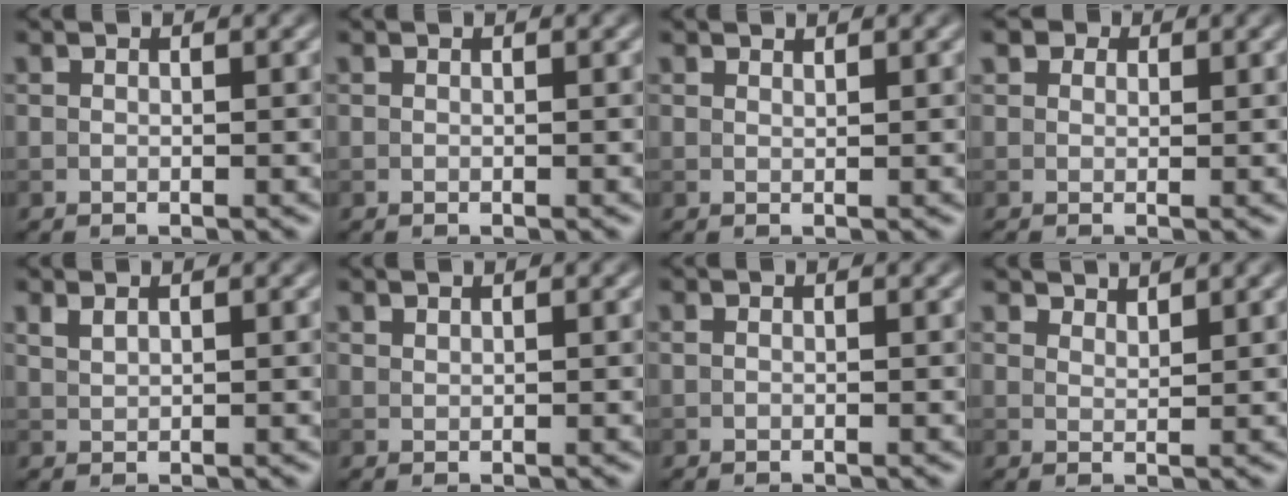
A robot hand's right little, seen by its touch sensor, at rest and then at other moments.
{"total": 0.0}
{"total": 0.7, "force": [0.7, 0.0, 0.1], "torque": [0.001, -0.002, 0.012]}
{"total": 2.3, "force": [1.1, 1.6, 1.1], "torque": [-0.021, 0.004, 0.010]}
{"total": 0.8, "force": [0.6, 0.3, 0.5], "torque": [-0.013, 0.000, 0.017]}
{"total": 0.5, "force": [0.5, 0.1, 0.1], "torque": [0.000, 0.000, 0.013]}
{"total": 0.0}
{"total": 2.4, "force": [2.3, 0.2, 0.3], "torque": [-0.005, 0.001, 0.032]}